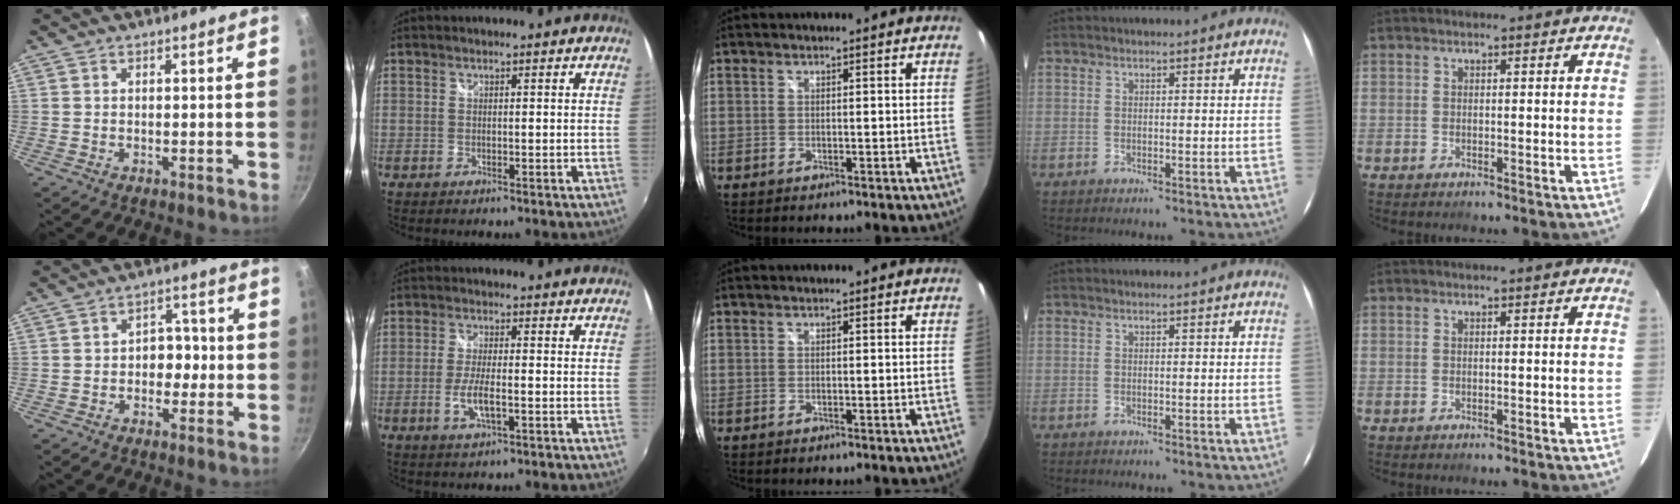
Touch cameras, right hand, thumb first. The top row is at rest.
{"thumb": {"total": 5.0, "force": [-0.8, 3.9, 3.0], "torque": [0.006, 0.017, -0.017]}, "index": {"total": 5.5, "force": [-1.8, 1.4, 5.0], "torque": [-0.104, -0.007, -0.034]}}